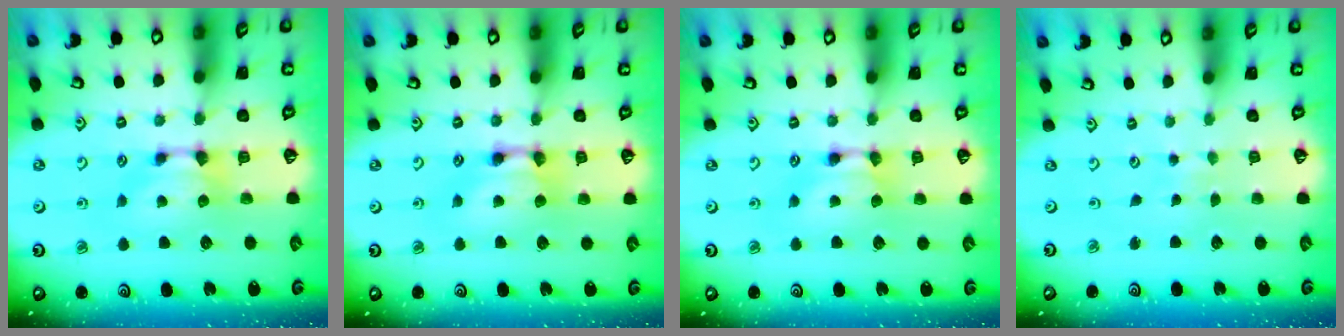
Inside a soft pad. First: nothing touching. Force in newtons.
{"total": 2.1, "press": 2.1, "slide": 0.0}
{"total": 1.5, "press": 1.5, "slide": 0.2}
{"total": 5.2, "press": 5.2, "slide": 0.2}